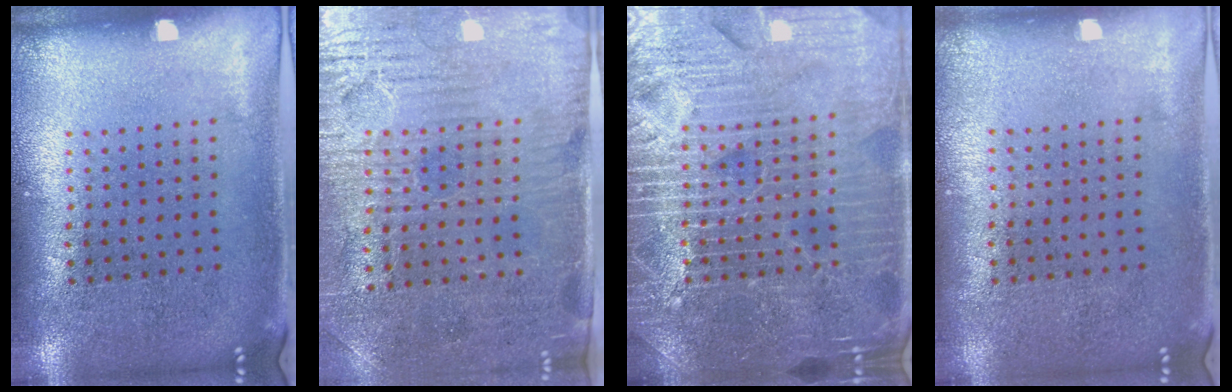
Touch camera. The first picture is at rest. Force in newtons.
{"total": 3.5, "press": 3.2, "slide": 1.6}
{"total": 7.2, "press": 7.1, "slide": 1.0}
{"total": 0.0}